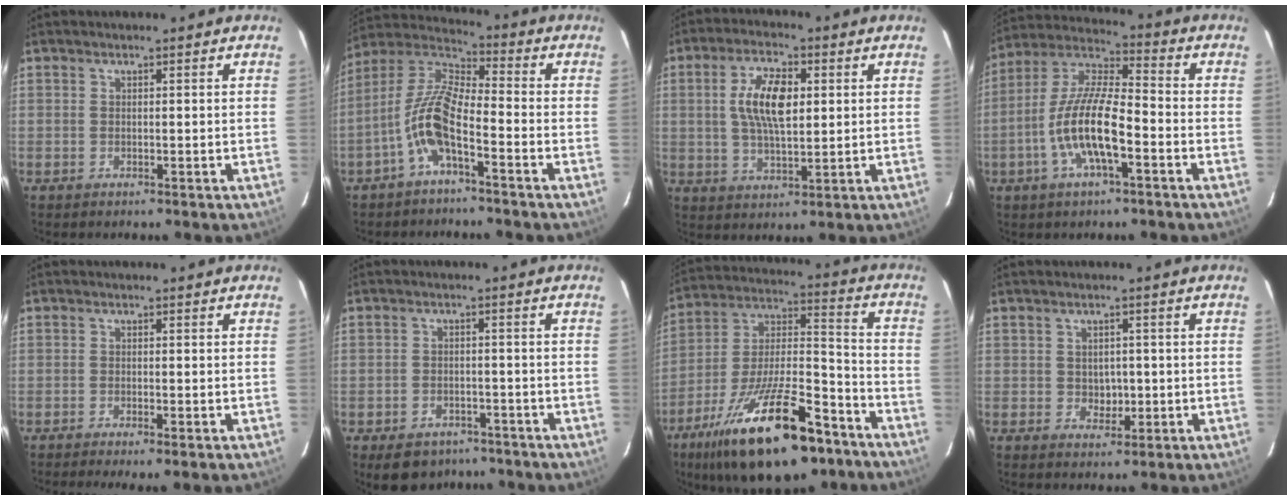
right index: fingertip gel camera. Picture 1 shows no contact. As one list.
[{"total": 10.3, "force": [-4.6, 3.0, 8.6], "torque": [-0.189, 0.010, -0.094]}, {"total": 9.6, "force": [1.8, 4.0, 8.5], "torque": [-0.163, 0.010, 0.034]}, {"total": 13.8, "force": [-4.9, 3.8, 12.4], "torque": [-0.251, -0.001, -0.094]}, {"total": 2.2, "force": [-1.5, -0.1, 1.6], "torque": [-0.036, -0.006, -0.026]}, {"total": 8.3, "force": [-5.9, 5.1, 2.7], "torque": [-0.063, 0.011, -0.072]}, {"total": 26.1, "force": [-16.2, 9.4, 18.2], "torque": [-0.333, -0.017, -0.255]}, {"total": 3.3, "force": [-0.2, 2.9, 1.6], "torque": [-0.025, 0.005, 0.003]}]